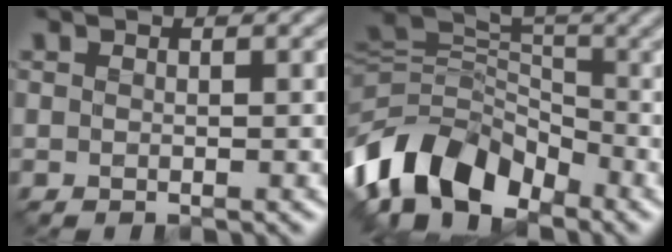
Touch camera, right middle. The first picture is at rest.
{"total": 8.9, "force": [-5.1, 5.5, 4.7], "torque": [-0.085, 0.000, -0.110]}